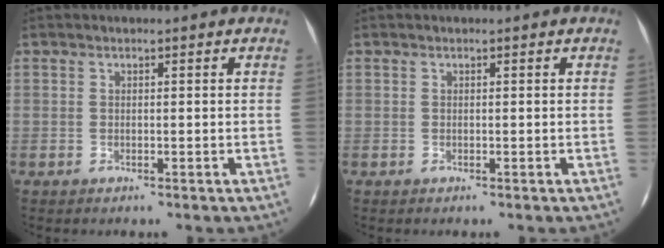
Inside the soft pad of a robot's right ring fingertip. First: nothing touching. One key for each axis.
{"total": 0.0}